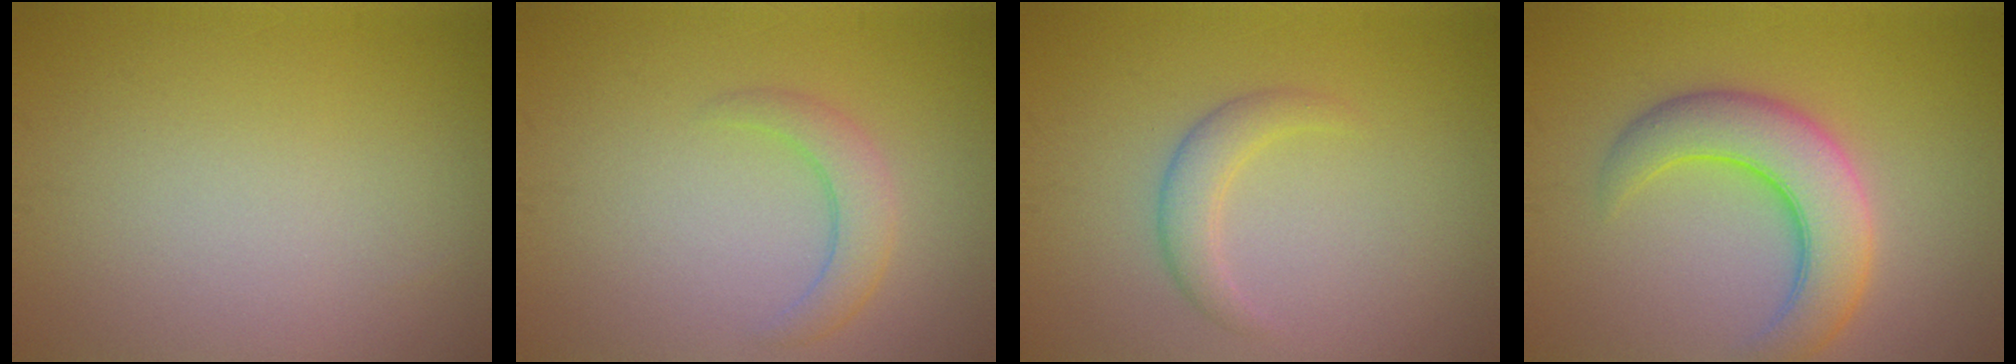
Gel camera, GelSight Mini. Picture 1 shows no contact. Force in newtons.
{"total": 2.4, "press": 2.4, "slide": 0.1}
{"total": 2.1, "press": 2.1, "slide": 0.1}
{"total": 6.4, "press": 6.4, "slide": 0.3}